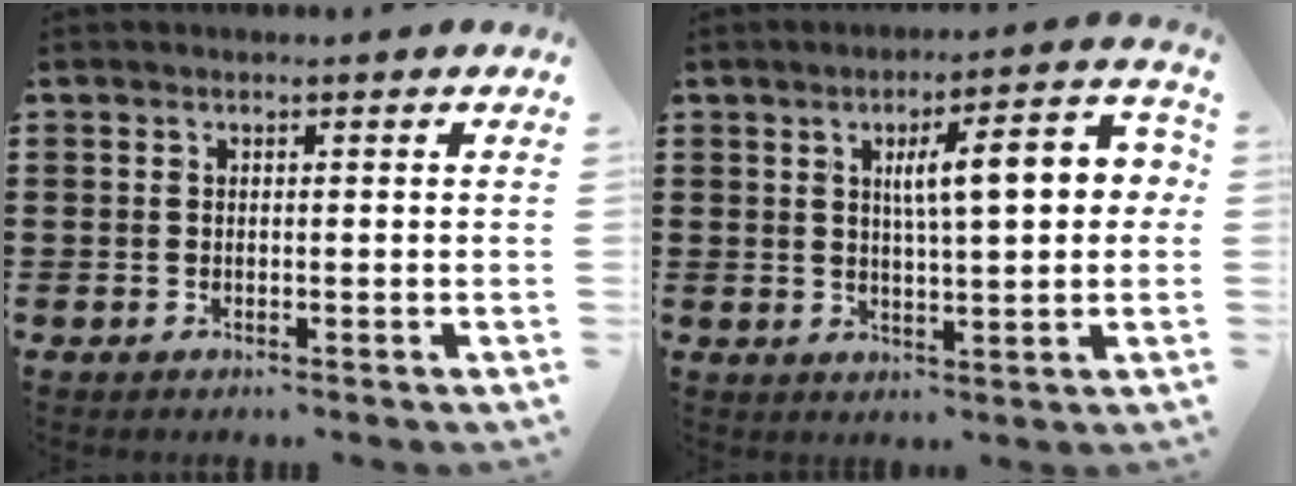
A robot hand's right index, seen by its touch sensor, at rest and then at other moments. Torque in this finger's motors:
{"motor_torque": [1.00, 0.38, 0.74, 0.17]}